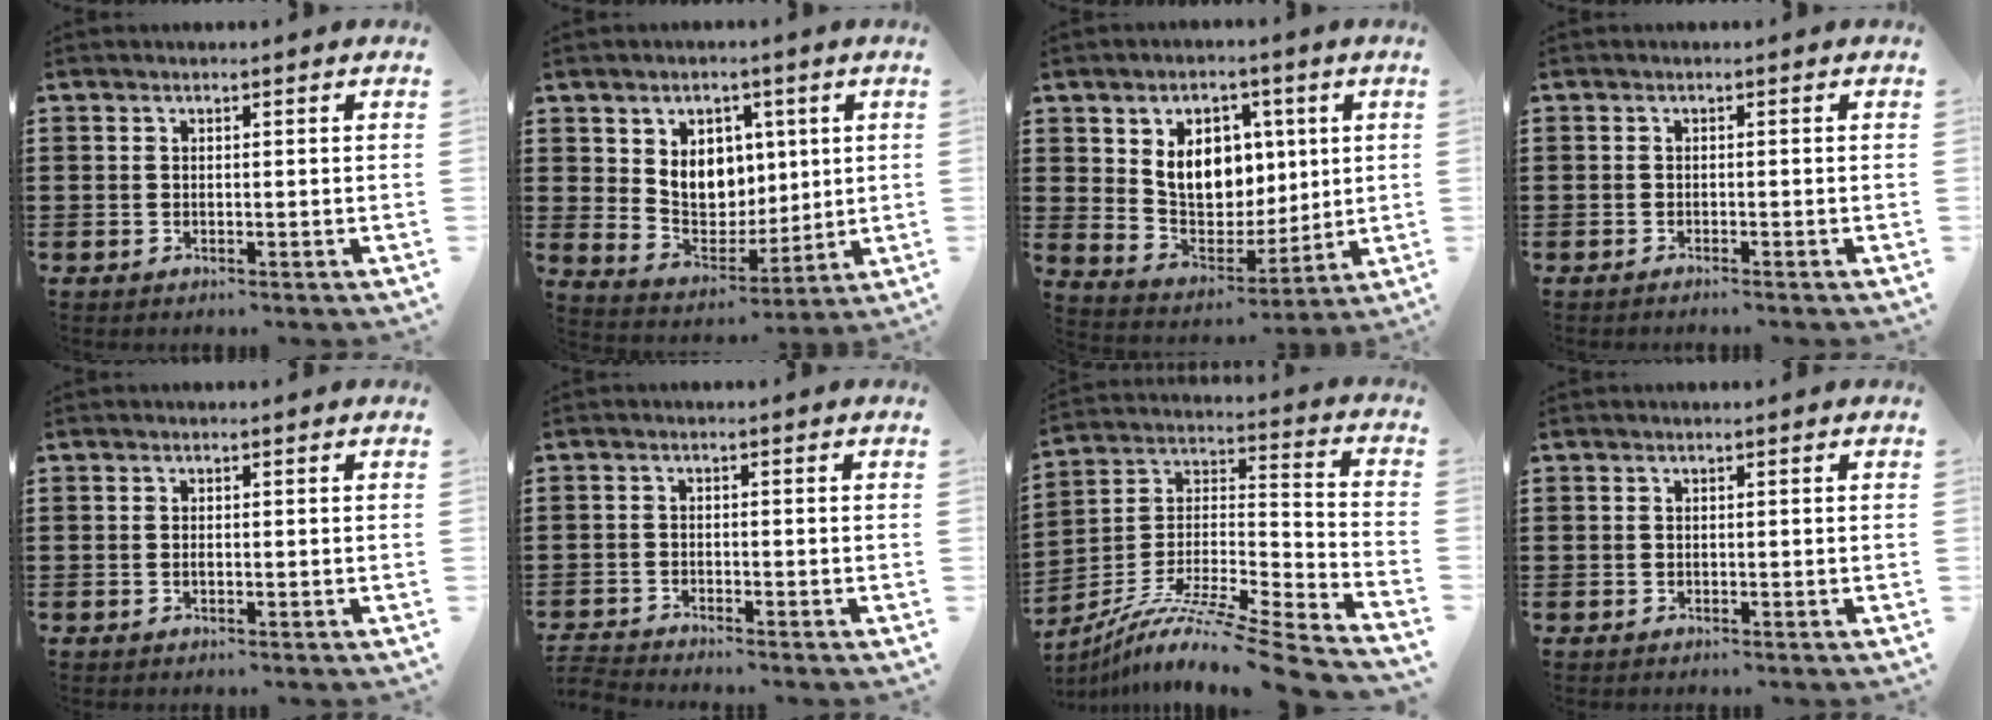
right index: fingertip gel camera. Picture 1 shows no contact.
{"total": 7.4, "force": [2.4, 6.2, 3.1], "torque": [-0.067, -0.006, 0.044]}
{"total": 9.4, "force": [2.5, 7.1, 5.5], "torque": [-0.104, 0.008, 0.045]}
{"total": 0.8, "force": [-0.8, -0.2, 0.1], "torque": [-0.004, -0.003, -0.016]}
{"total": 0.5, "force": [-0.2, 0.1, 0.5], "torque": [-0.011, -0.003, -0.003]}
{"total": 2.0, "force": [-2.0, 0.0, -0.1], "torque": [-0.001, 0.000, -0.043]}
{"total": 9.5, "force": [-7.6, 0.1, 5.7], "torque": [-0.100, -0.009, -0.150]}
{"total": 0.0}